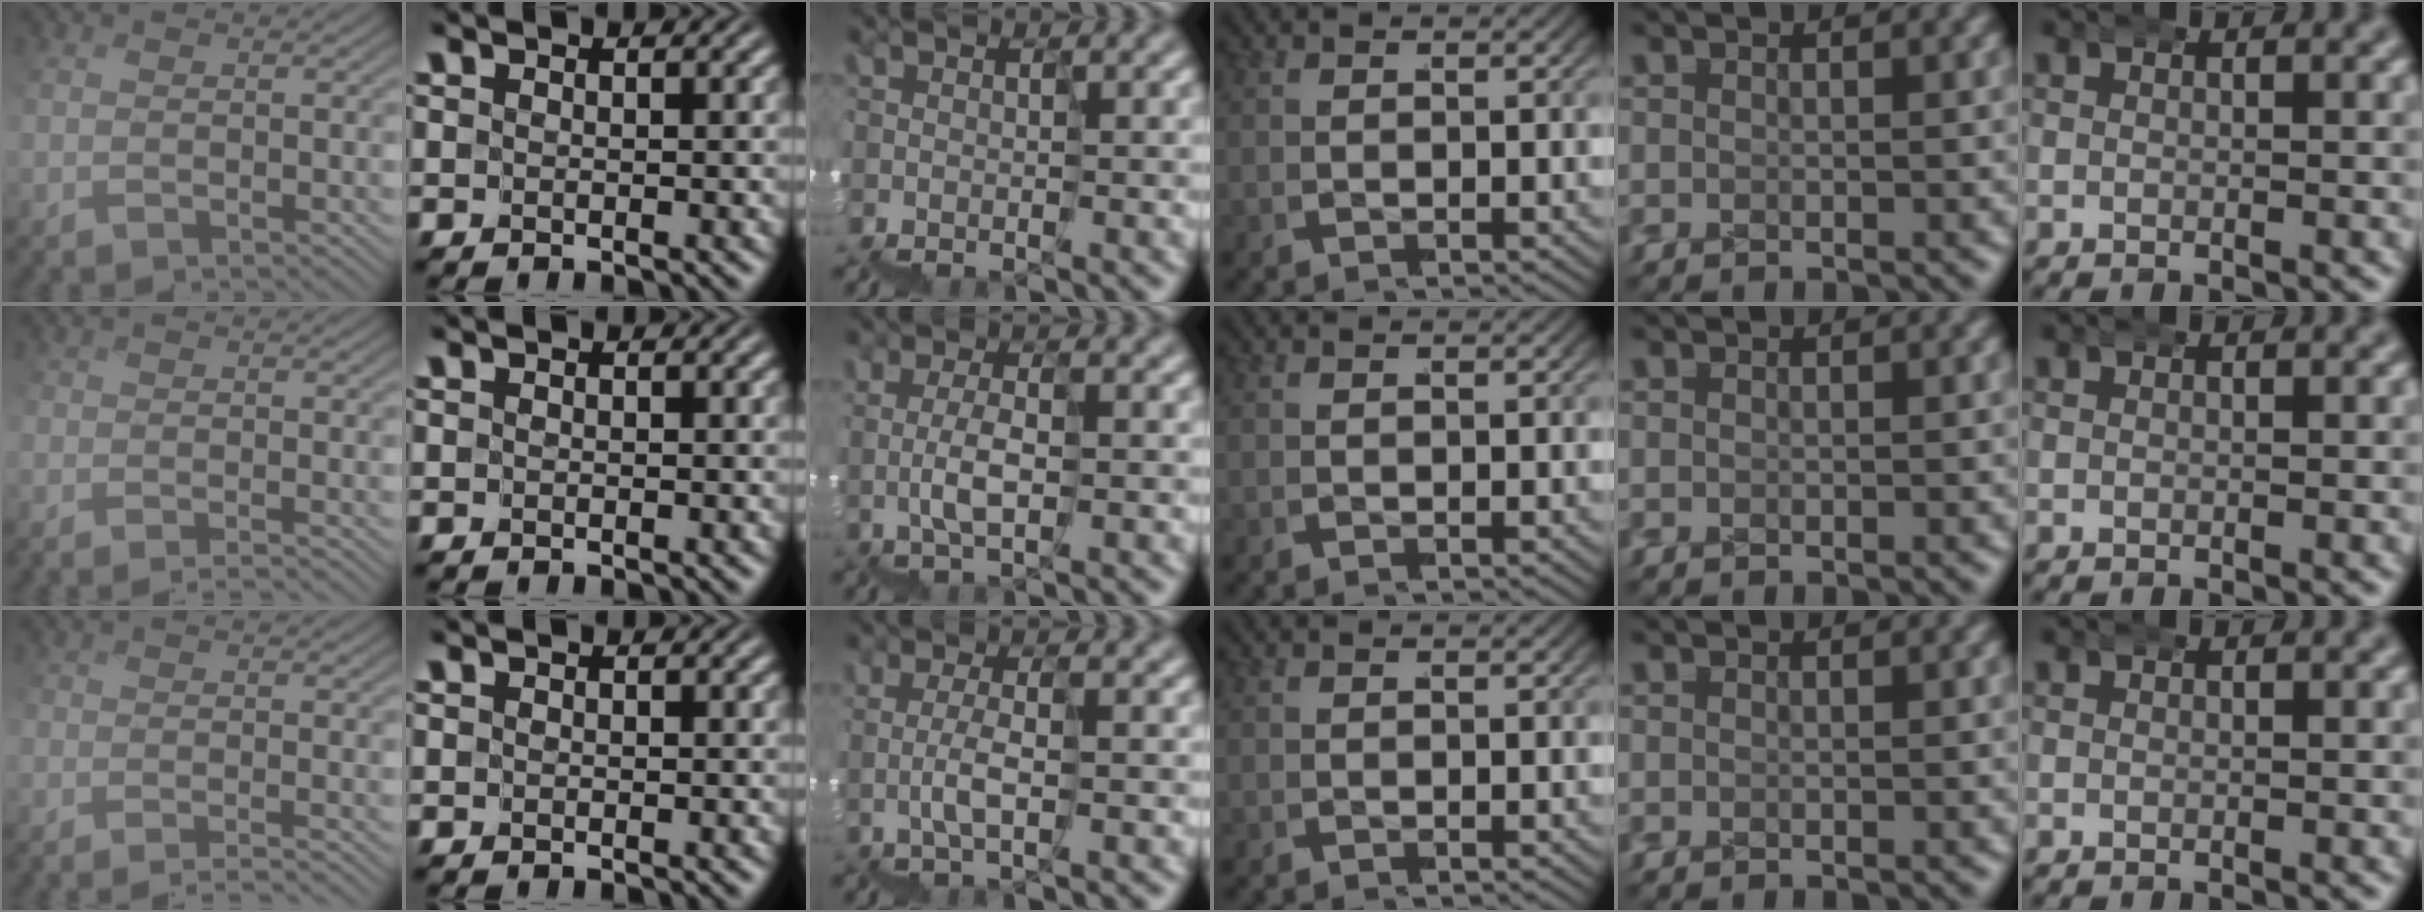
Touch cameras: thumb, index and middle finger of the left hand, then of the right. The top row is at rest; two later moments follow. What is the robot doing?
{"motion": "wrap", "object": "ethernet cable"}